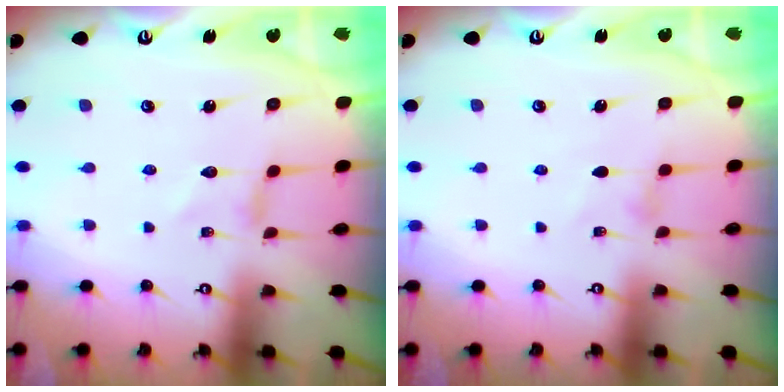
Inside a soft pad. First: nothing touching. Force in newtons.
{"total": 0.9, "press": 0.8, "slide": 0.2}